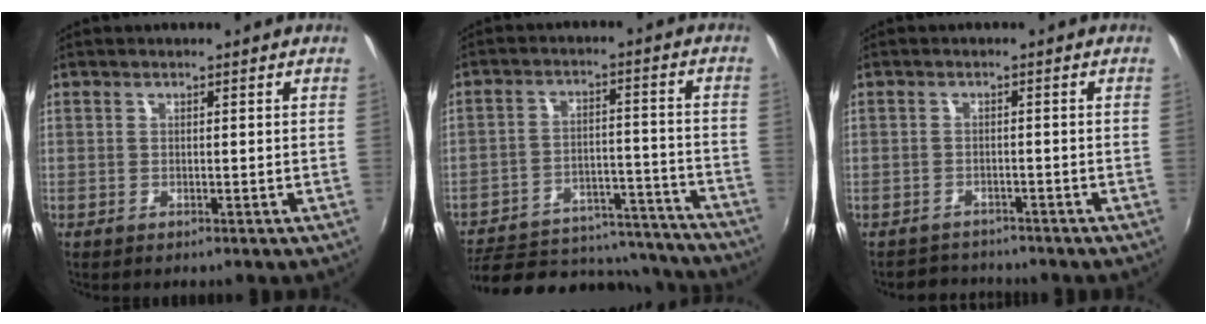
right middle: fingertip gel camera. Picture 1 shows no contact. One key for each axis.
{"total": 21.7, "fx": -17.8, "fy": 9.5, "fz": 7.9, "tx": -0.160, "ty": 0.023, "tz": -0.214}
{"total": 3.4, "fx": -3.0, "fy": 1.5, "fz": -0.3, "tx": -0.006, "ty": 0.009, "tz": -0.052}